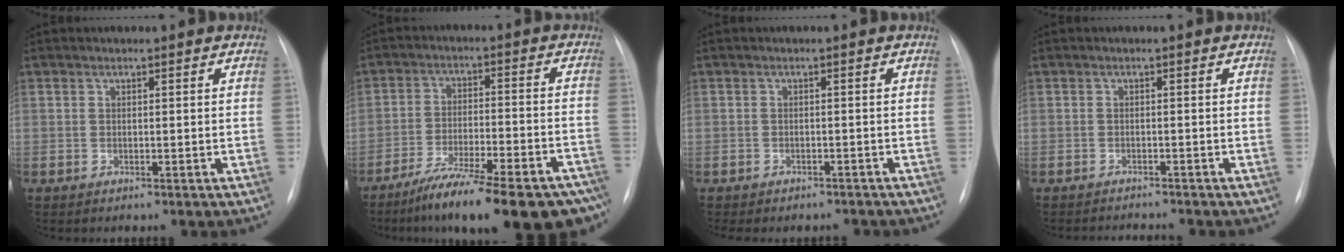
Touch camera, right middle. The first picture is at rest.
{"total": 21.4, "force": [-16.5, 3.8, 13.0], "torque": [-0.143, 0.000, -0.243]}
{"total": 7.0, "force": [-6.0, 3.1, 1.7], "torque": [-0.022, 0.007, -0.069]}
{"total": 2.8, "force": [-2.8, -0.2, 0.1], "torque": [0.001, -0.008, -0.039]}